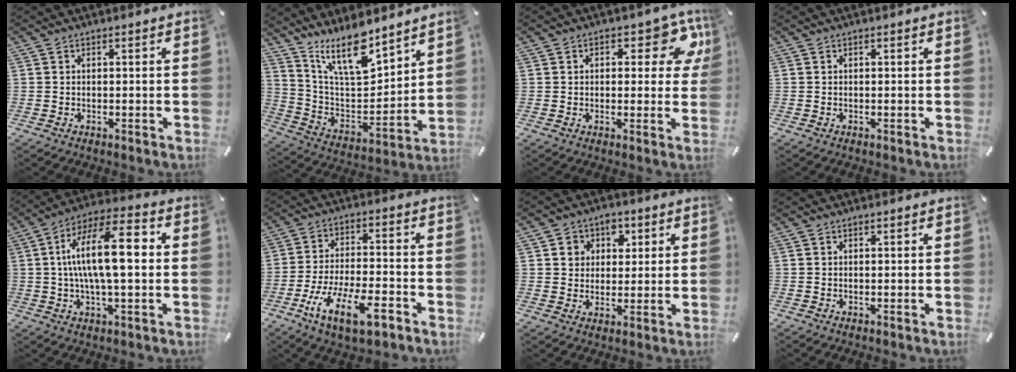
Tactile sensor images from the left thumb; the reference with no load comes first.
{"total": 15.8, "force": [12.5, 5.4, 8.0], "torque": [-0.165, -0.076, 0.225]}
{"total": 9.1, "force": [3.9, 5.0, 6.5], "torque": [-0.068, -0.013, 0.059]}
{"total": 0.0}
{"total": 16.4, "force": [1.3, 5.9, 15.2], "torque": [-0.284, 0.005, 0.018]}
{"total": 14.3, "force": [-8.0, 5.0, 10.8], "torque": [-0.202, 0.032, -0.135]}
{"total": 6.1, "force": [1.7, 5.6, 1.5], "torque": [-0.018, 0.003, 0.023]}
{"total": 0.0}